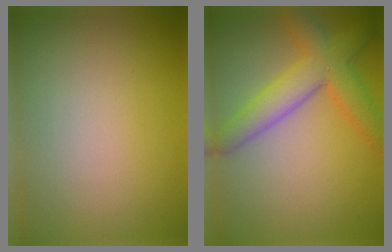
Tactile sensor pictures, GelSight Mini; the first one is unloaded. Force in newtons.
{"total": 5.6, "press": 5.6, "slide": 0.2}